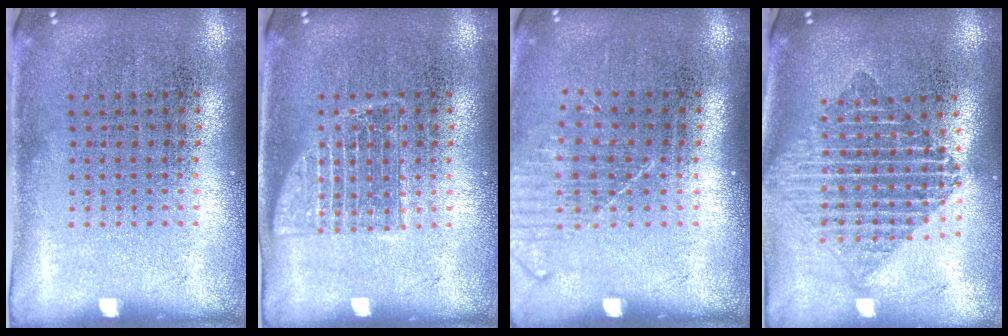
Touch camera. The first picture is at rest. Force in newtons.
{"total": 2.0, "press": 2.0, "slide": 0.4}
{"total": 1.2, "press": 1.0, "slide": 0.6}
{"total": 1.8, "press": 1.5, "slide": 1.0}